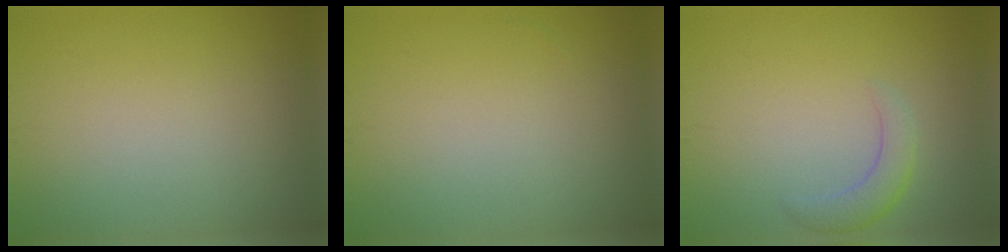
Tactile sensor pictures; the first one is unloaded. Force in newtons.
{"total": 0.0}
{"total": 2.2, "press": 2.1, "slide": 0.2}